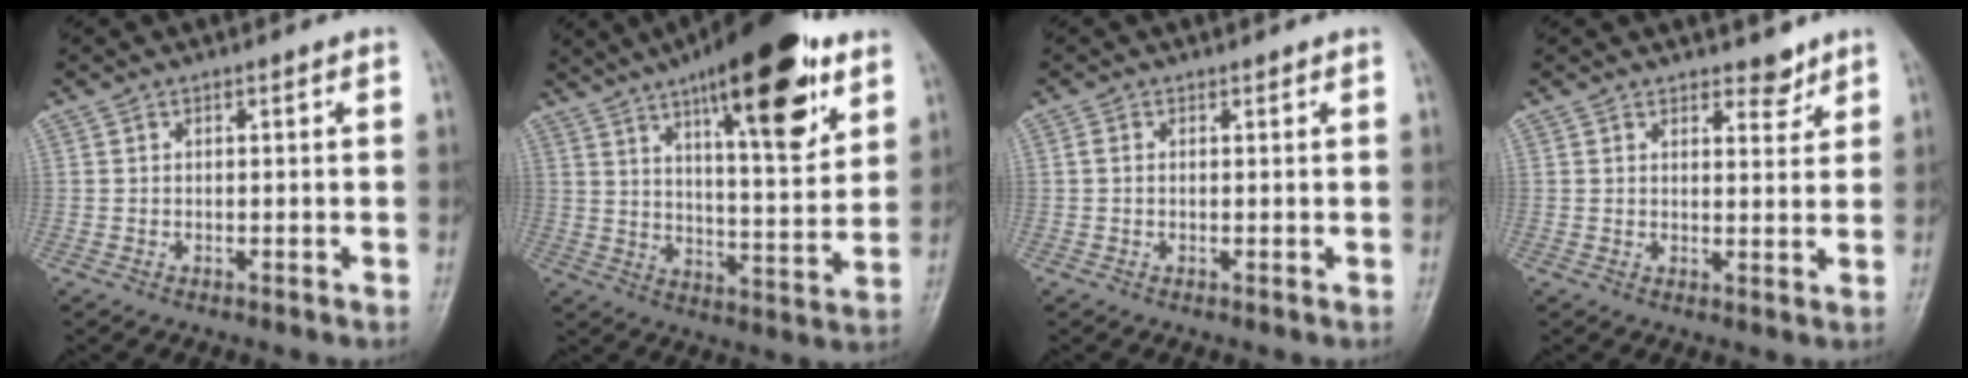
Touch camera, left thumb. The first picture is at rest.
{"total": 22.1, "force": [12.2, 6.5, 17.2], "torque": [-0.233, -0.041, 0.187]}
{"total": 0.8, "force": [0.2, 0.5, 0.6], "torque": [-0.016, 0.001, 0.003]}
{"total": 3.4, "force": [2.7, 1.5, 1.5], "torque": [-0.003, -0.018, 0.039]}